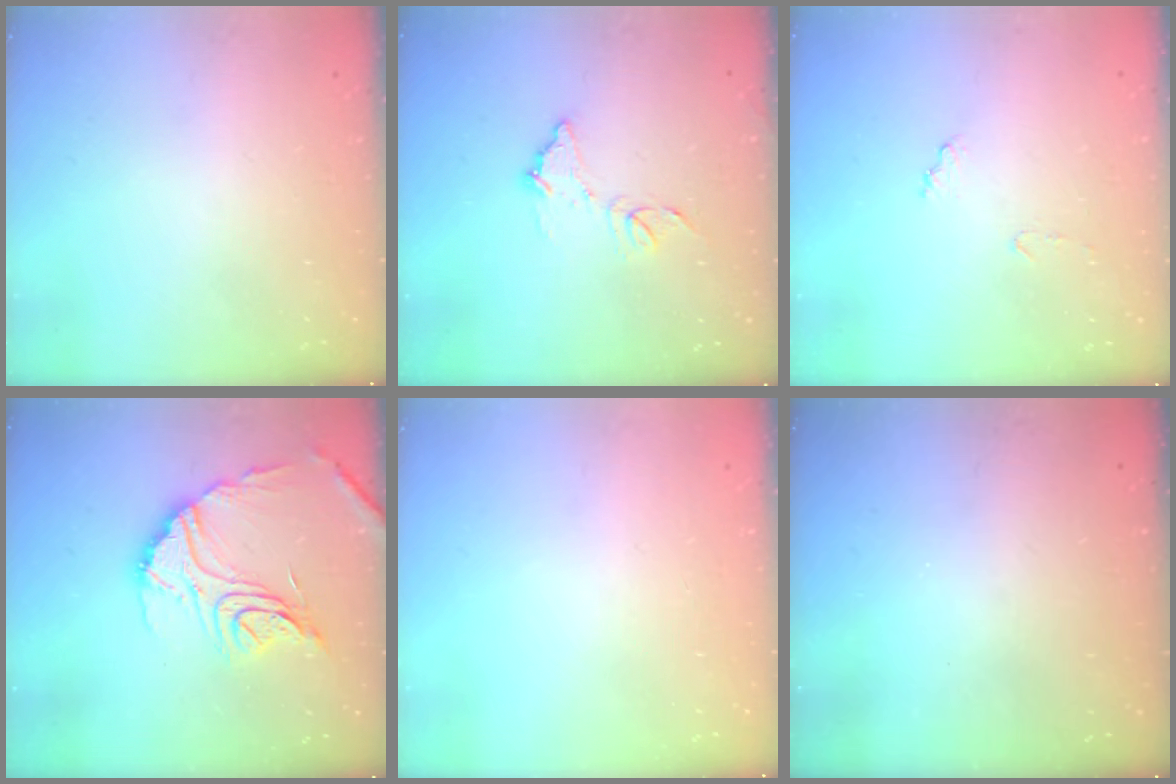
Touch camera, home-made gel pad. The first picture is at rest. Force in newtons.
{"total": 9.3, "press": 9.3, "slide": 0.6}
{"total": 7.1, "press": 7.1, "slide": 0.5}
{"total": 17.2, "press": 17.1, "slide": 0.9}
{"total": 0.0}
{"total": 3.2, "press": 3.2, "slide": 0.1}